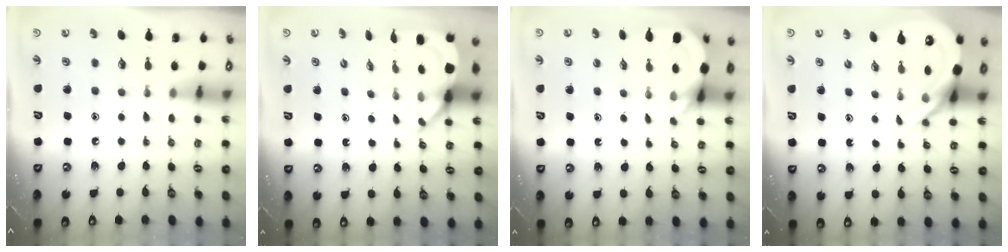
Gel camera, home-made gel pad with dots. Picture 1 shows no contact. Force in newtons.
{"total": 5.2, "press": 5.1, "slide": 0.5}
{"total": 4.6, "press": 4.6, "slide": 0.2}
{"total": 8.0, "press": 8.0, "slide": 1.0}